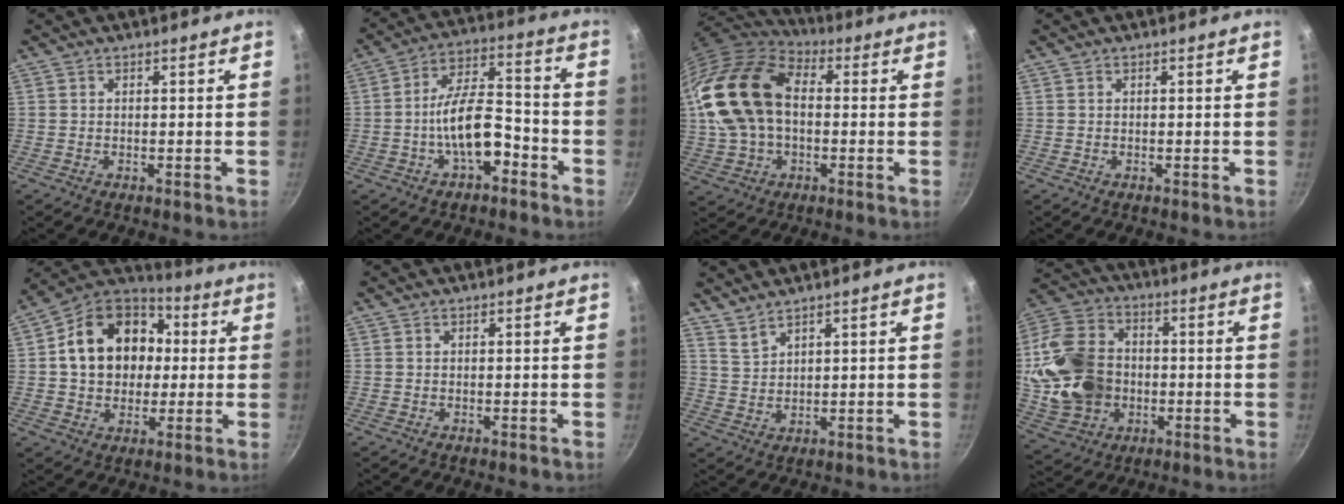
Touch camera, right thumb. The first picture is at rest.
{"total": 11.7, "force": [-4.5, 5.5, 9.3], "torque": [-0.135, 0.054, -0.079]}
{"total": 22.8, "force": [1.7, 15.1, 17.0], "torque": [-0.349, 0.038, 0.026]}
{"total": 0.0}
{"total": 18.7, "force": [2.3, 14.7, 11.4], "torque": [-0.167, 0.032, 0.029]}
{"total": 0.0}
{"total": 3.4, "force": [3.1, 0.8, 1.2], "torque": [-0.027, -0.023, 0.068]}
{"total": 18.9, "force": [-1.0, 14.7, 11.8], "torque": [-0.214, 0.025, -0.011]}